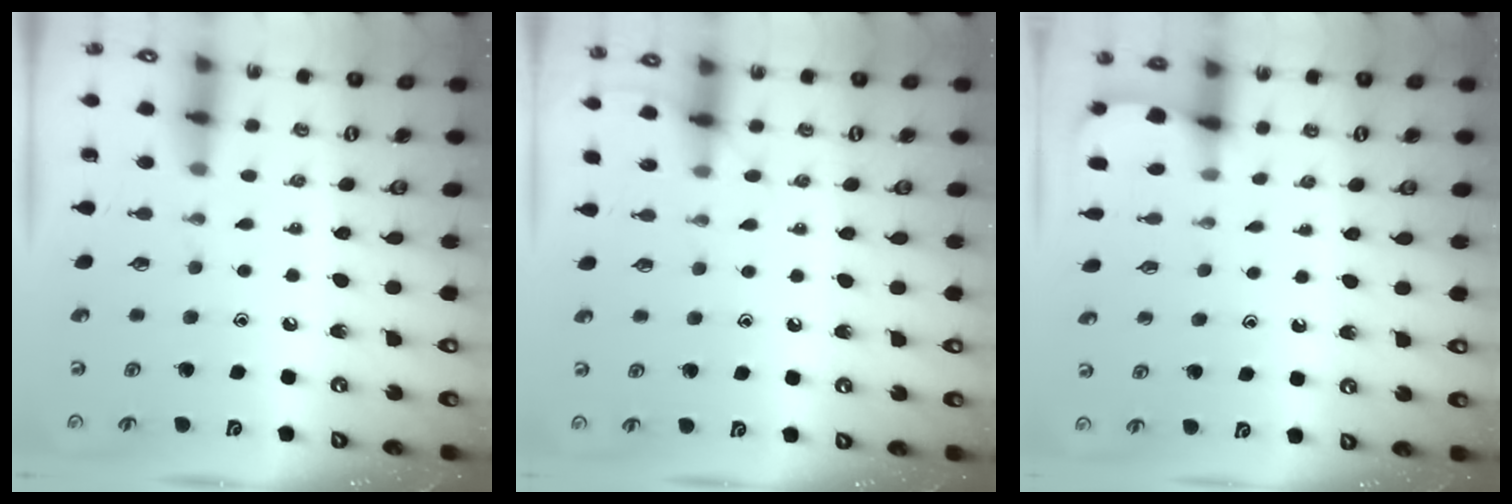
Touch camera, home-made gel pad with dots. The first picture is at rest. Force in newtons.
{"total": 5.0, "press": 5.0, "slide": 0.6}
{"total": 1.2, "press": 1.2, "slide": 0.0}